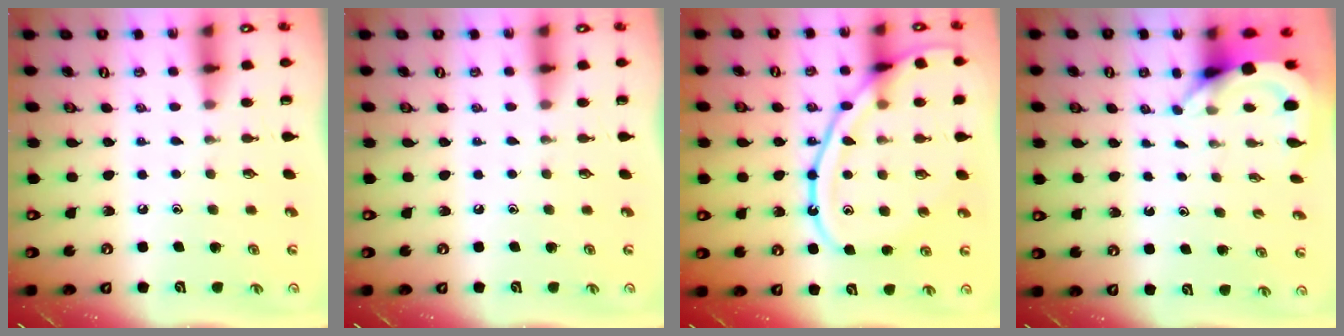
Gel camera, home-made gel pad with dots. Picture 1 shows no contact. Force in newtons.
{"total": 0.0}
{"total": 16.3, "press": 16.3, "slide": 1.3}
{"total": 3.9, "press": 3.9, "slide": 0.2}